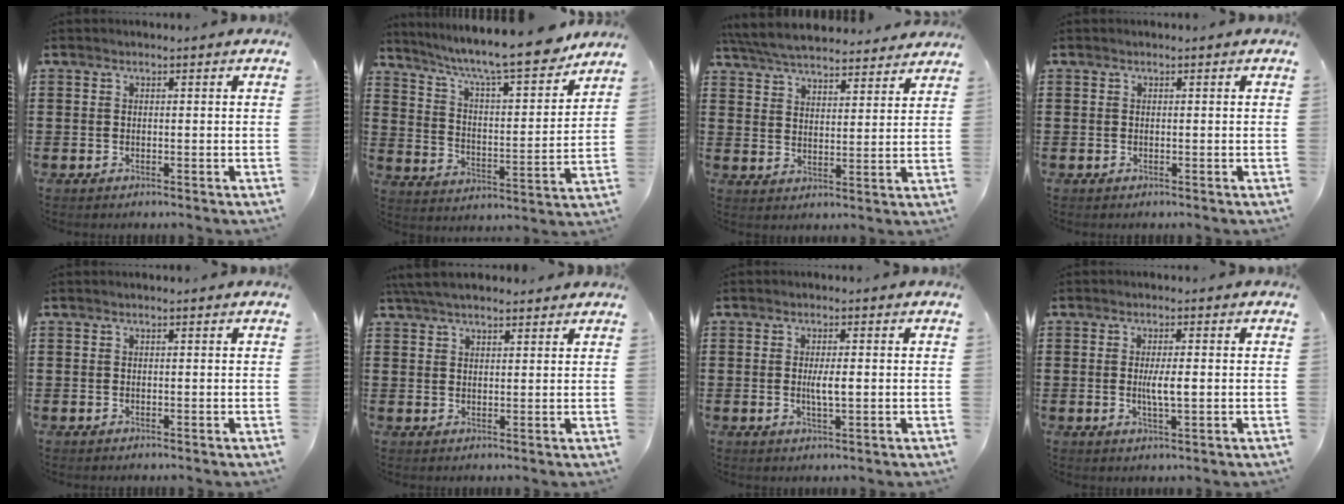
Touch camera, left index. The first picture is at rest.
{"total": 10.4, "force": [8.9, 0.9, 5.3], "torque": [-0.118, -0.058, 0.145]}
{"total": 5.9, "force": [5.8, 0.6, 1.2], "torque": [-0.049, -0.028, 0.103]}
{"total": 0.0}
{"total": 0.0}
{"total": 4.3, "force": [3.8, 1.0, 1.9], "torque": [-0.045, 0.000, 0.071]}
{"total": 2.9, "force": [0.0, 0.6, 2.8], "torque": [-0.059, -0.007, -0.003]}
{"total": 3.4, "force": [0.0, 0.6, 3.4], "torque": [-0.069, -0.005, -0.004]}